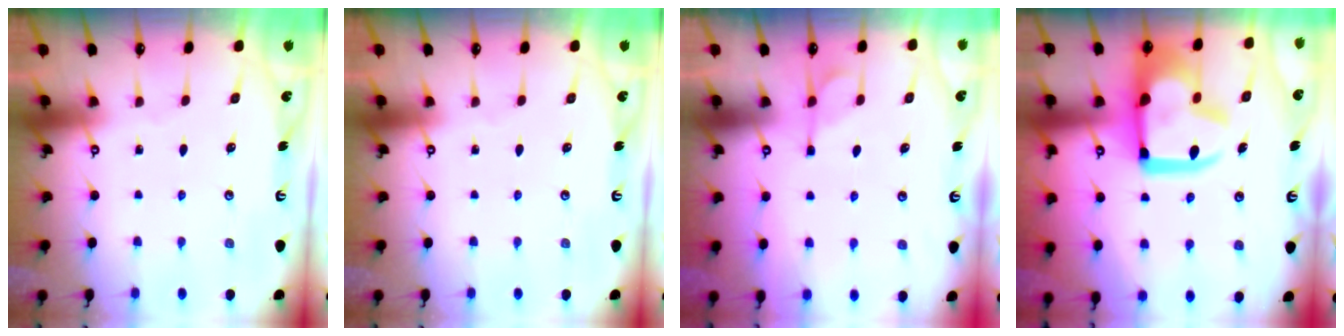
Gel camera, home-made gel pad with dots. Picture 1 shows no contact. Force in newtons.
{"total": 0.0}
{"total": 1.1, "press": 0.0, "slide": 1.0}
{"total": 21.1, "press": 20.9, "slide": 2.4}